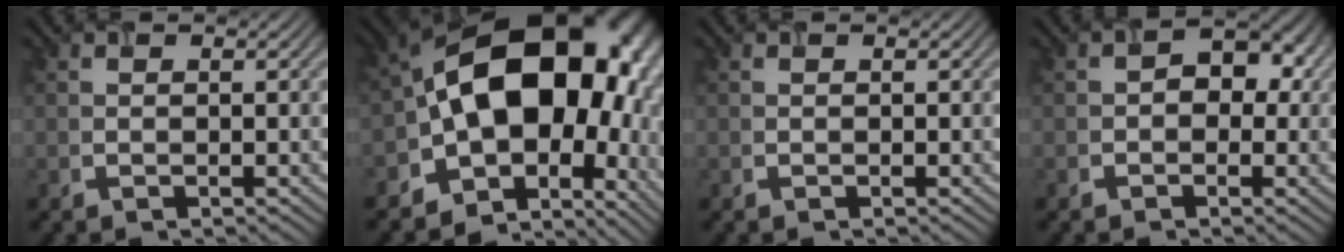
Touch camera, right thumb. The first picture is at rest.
{"total": 19.0, "force": [-0.9, 13.5, 13.4], "torque": [-0.213, -0.023, 0.014]}
{"total": 0.0}
{"total": 4.3, "force": [0.0, 3.2, 2.9], "torque": [-0.024, 0.007, -0.007]}